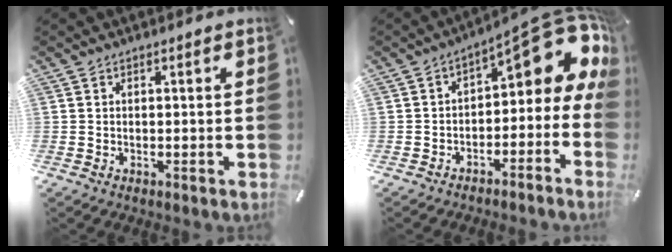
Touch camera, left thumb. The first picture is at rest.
{"total": 12.6, "force": [5.0, 5.9, 10.0], "torque": [-0.117, -0.047, 0.076]}